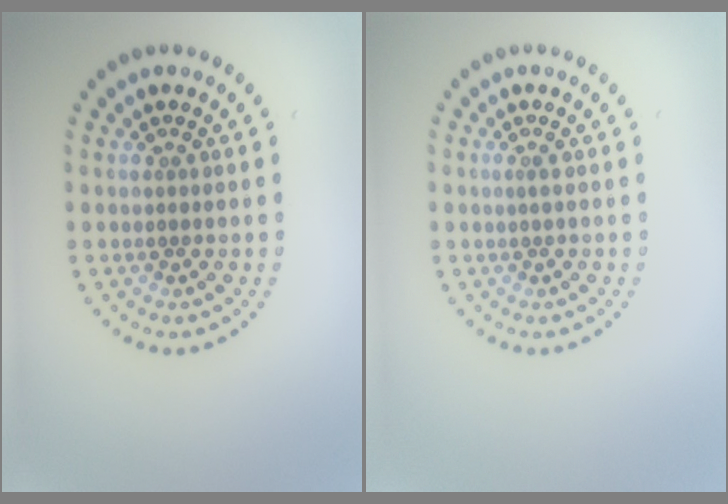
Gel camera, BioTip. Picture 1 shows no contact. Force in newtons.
{"total": 0.5, "press": 0.1, "slide": 0.5}